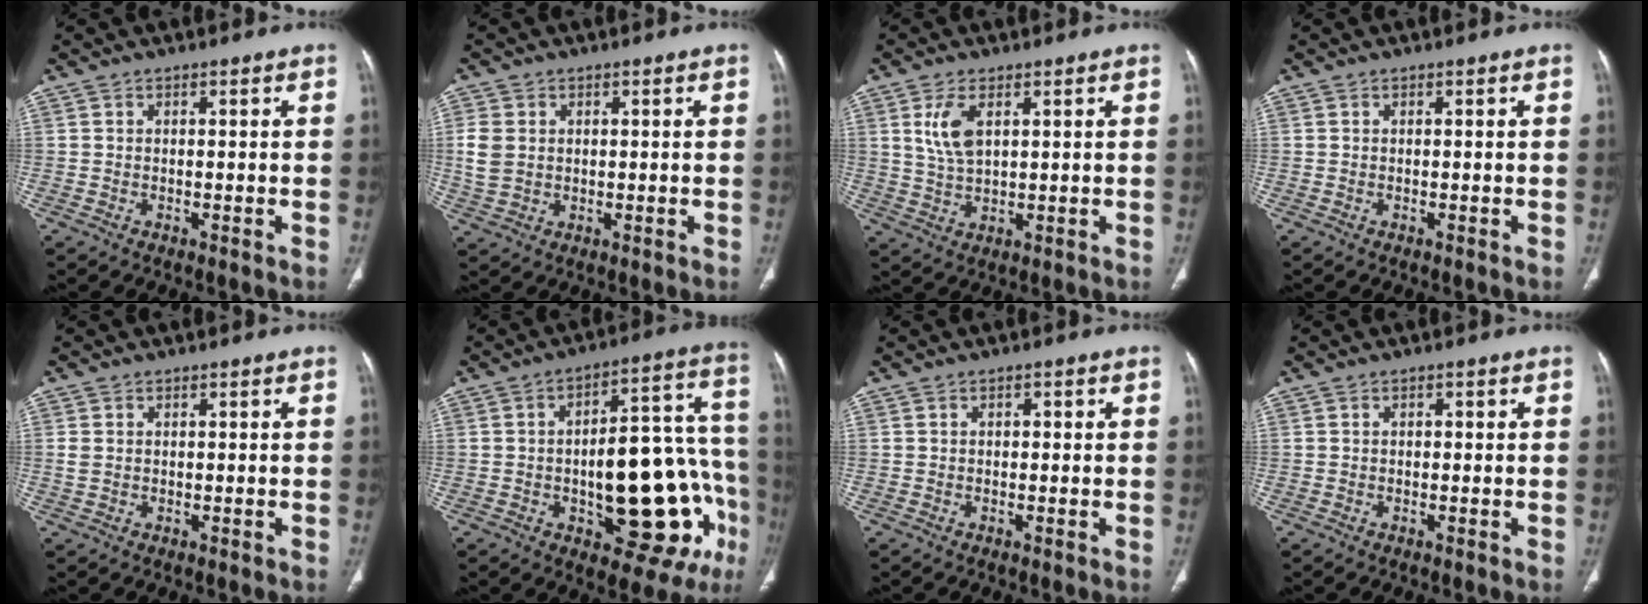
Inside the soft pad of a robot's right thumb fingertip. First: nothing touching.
{"total": 5.4, "force": [0.8, 4.2, 3.2], "torque": [-0.068, 0.001, 0.021]}
{"total": 6.2, "force": [2.3, 3.0, 4.9], "torque": [-0.103, -0.009, 0.053]}
{"total": 0.0}
{"total": 1.6, "force": [0.2, 1.3, 1.0], "torque": [-0.027, 0.002, 0.010]}
{"total": 24.2, "force": [-6.4, 10.7, 20.7], "torque": [-0.234, 0.048, -0.068]}
{"total": 1.0, "force": [0.1, 0.7, 0.6], "torque": [-0.005, 0.001, 0.000]}
{"total": 0.6, "force": [0.1, 0.4, 0.4], "torque": [-0.002, 0.001, 0.000]}